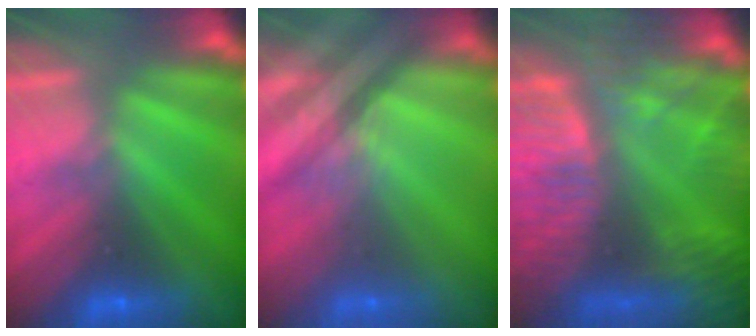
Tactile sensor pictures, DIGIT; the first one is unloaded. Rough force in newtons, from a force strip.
{"total": 2.4}
{"total": 8.9}